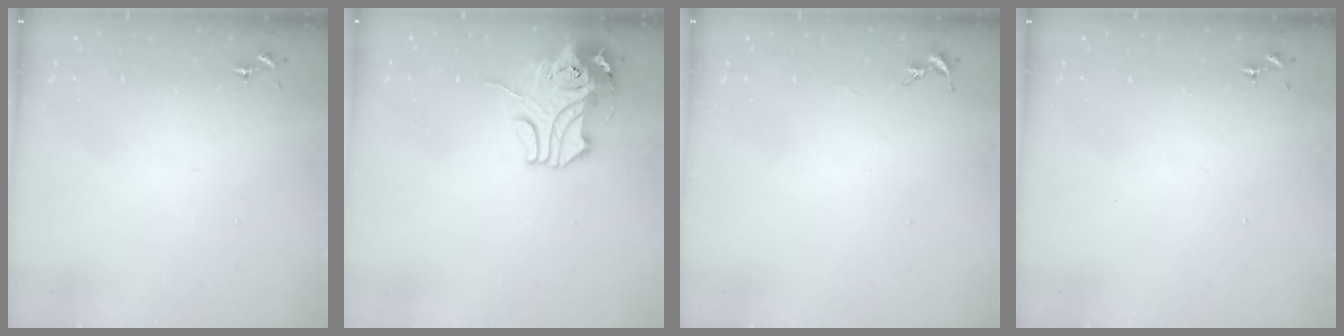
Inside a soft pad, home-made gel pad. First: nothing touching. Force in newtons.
{"total": 11.5, "press": 11.3, "slide": 1.8}
{"total": 0.0}
{"total": 0.0}